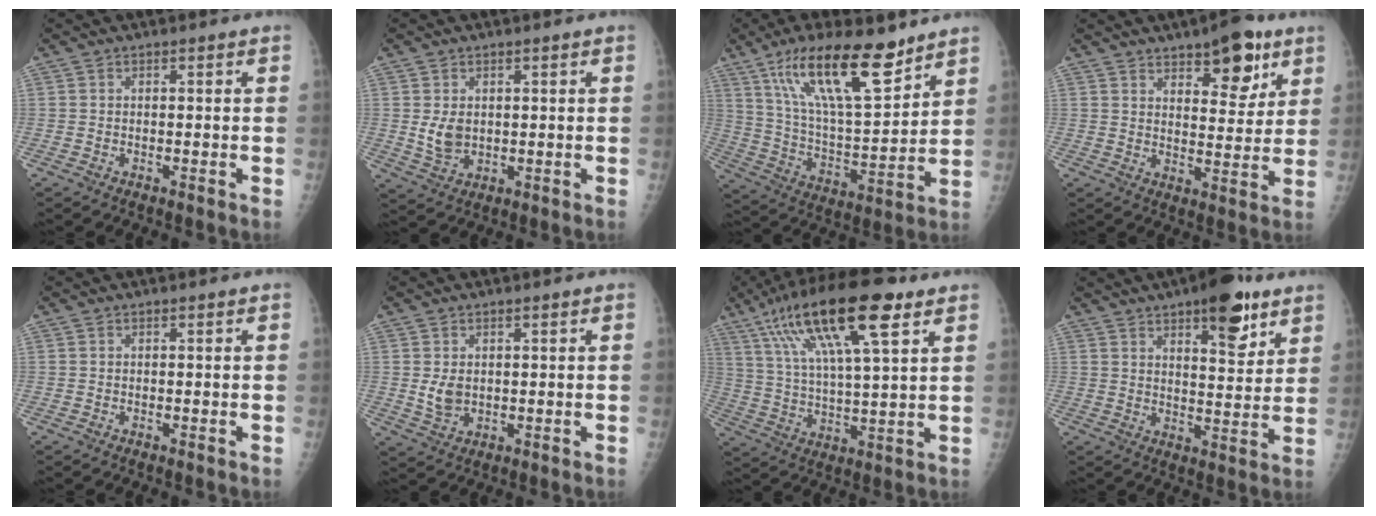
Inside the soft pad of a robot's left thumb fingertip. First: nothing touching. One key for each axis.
{"total": 4.5, "fx": 0.6, "fy": 3.2, "fz": 3.0, "tx": -0.042, "ty": -0.012, "tz": 0.022}
{"total": 20.0, "fx": 12.8, "fy": 6.0, "fz": 14.1, "tx": -0.219, "ty": -0.062, "tz": 0.233}
{"total": 11.5, "fx": 6.9, "fy": 4.8, "fz": 7.8, "tx": -0.076, "ty": -0.038, "tz": 0.100}
{"total": 0.0}
{"total": 3.6, "fx": 0.5, "fy": 2.6, "fz": 2.5, "tx": -0.038, "ty": -0.010, "tz": 0.018}
{"total": 20.4, "fx": 10.6, "fy": 5.3, "fz": 16.7, "tx": -0.296, "ty": -0.009, "tz": 0.185}
{"total": 12.4, "fx": 7.4, "fy": 4.6, "fz": 8.8, "tx": -0.093, "ty": -0.038, "tz": 0.103}